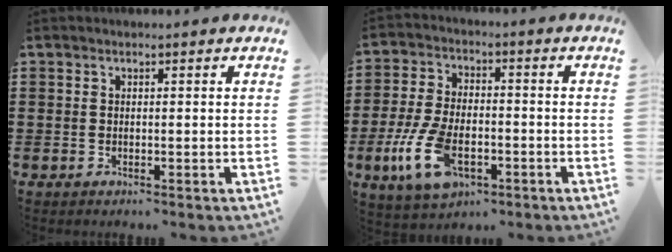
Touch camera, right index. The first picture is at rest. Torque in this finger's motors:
{"motor_torque": [2.14, 0.00, 1.05, 0.21]}